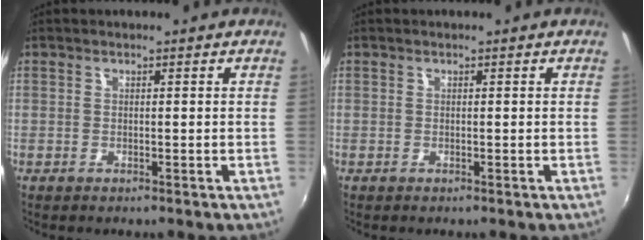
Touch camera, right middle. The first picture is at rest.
{"total": 0.0}